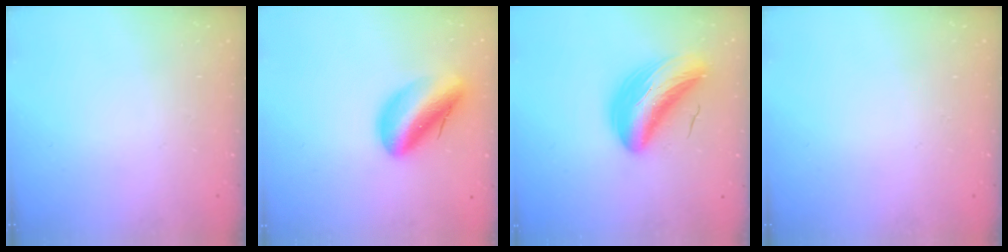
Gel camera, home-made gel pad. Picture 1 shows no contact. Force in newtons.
{"total": 13.6, "press": 13.0, "slide": 4.1}
{"total": 11.5, "press": 11.1, "slide": 3.0}
{"total": 0.0}